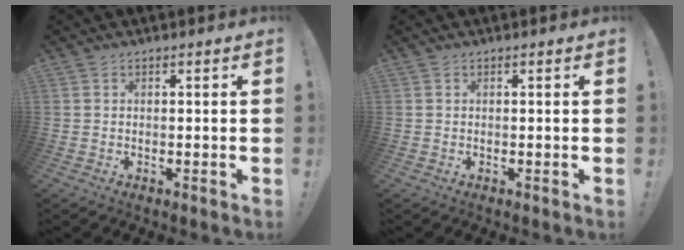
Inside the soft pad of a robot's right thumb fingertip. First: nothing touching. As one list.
[{"total": 0.0}]